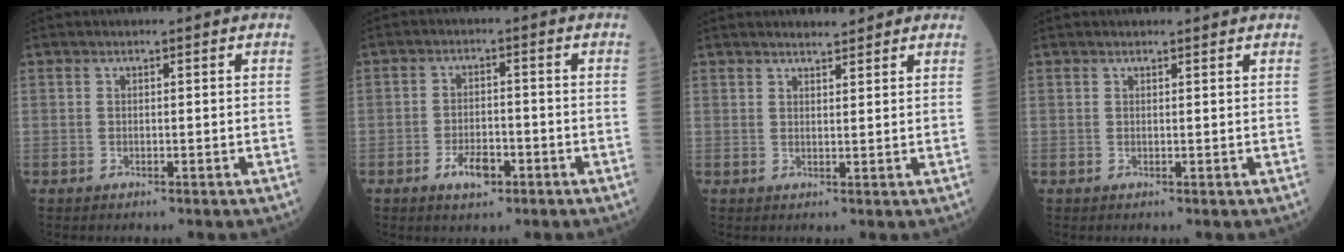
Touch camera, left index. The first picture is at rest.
{"total": 4.4, "force": [-2.4, 2.0, 3.0], "torque": [-0.058, 0.002, -0.039]}
{"total": 3.2, "force": [2.9, 0.8, 0.9], "torque": [-0.015, 0.009, 0.039]}
{"total": 1.2, "force": [1.2, 0.1, 0.1], "torque": [-0.011, 0.001, 0.016]}